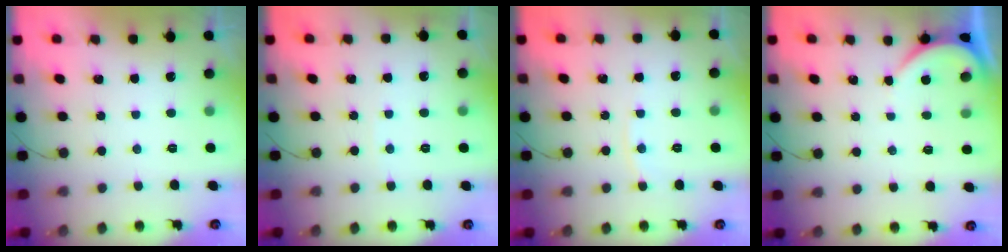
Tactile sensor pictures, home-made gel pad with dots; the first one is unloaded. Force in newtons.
{"total": 1.7, "press": 1.7, "slide": 0.2}
{"total": 5.6, "press": 5.6, "slide": 0.7}
{"total": 2.4, "press": 2.4, "slide": 0.2}